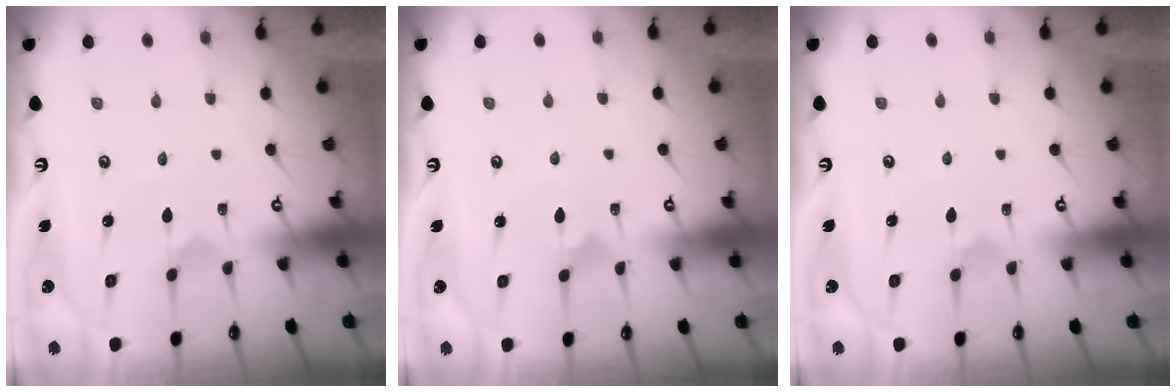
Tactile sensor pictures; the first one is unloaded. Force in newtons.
{"total": 1.5, "press": 1.5, "slide": 0.1}
{"total": 2.3, "press": 2.3, "slide": 0.0}